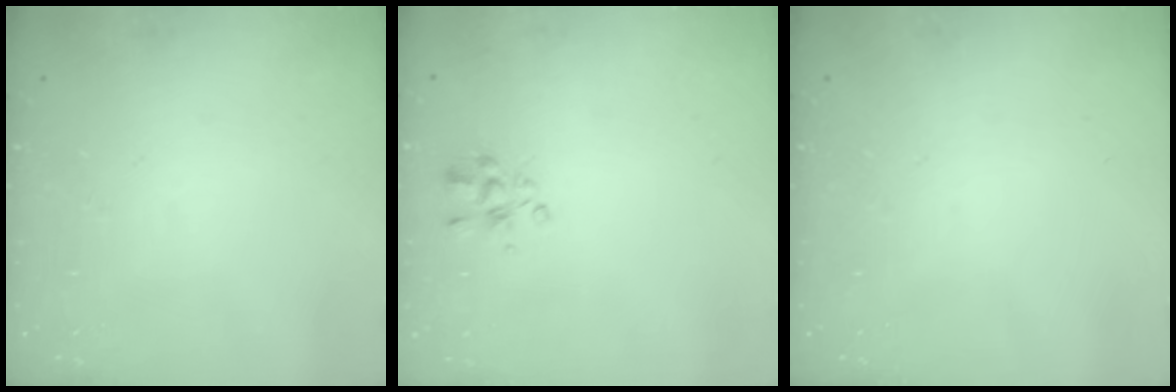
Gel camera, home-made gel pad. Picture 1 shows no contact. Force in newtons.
{"total": 3.9, "press": 3.6, "slide": 1.3}
{"total": 0.0}